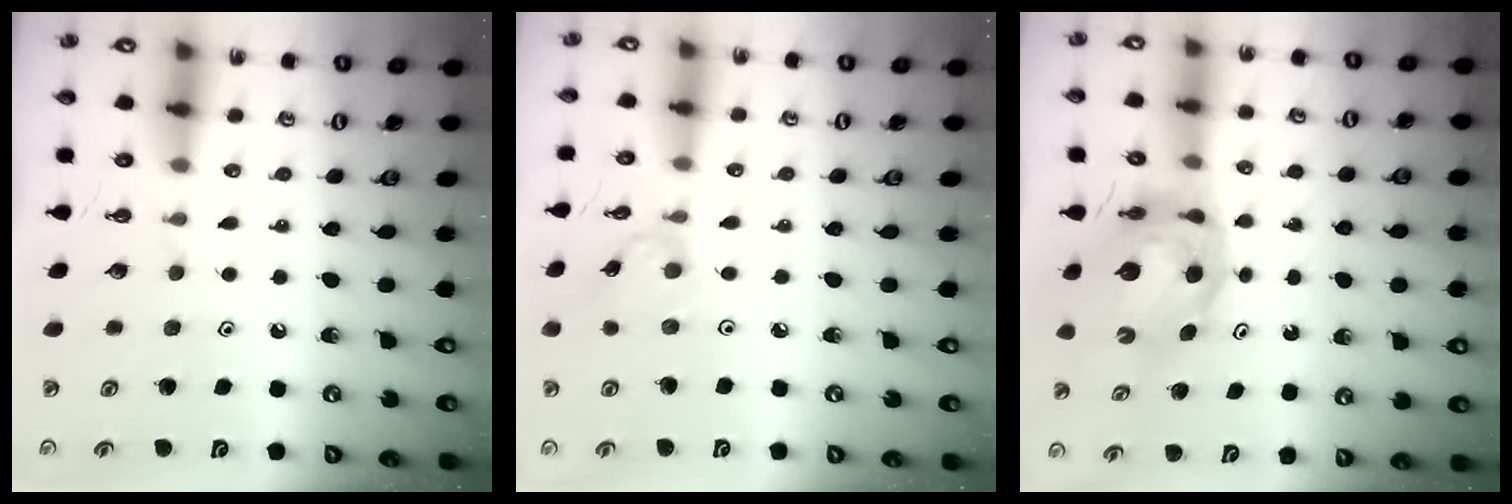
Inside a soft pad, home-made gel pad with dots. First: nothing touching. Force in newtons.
{"total": 1.3, "press": 1.2, "slide": 0.3}
{"total": 8.6, "press": 8.5, "slide": 0.9}